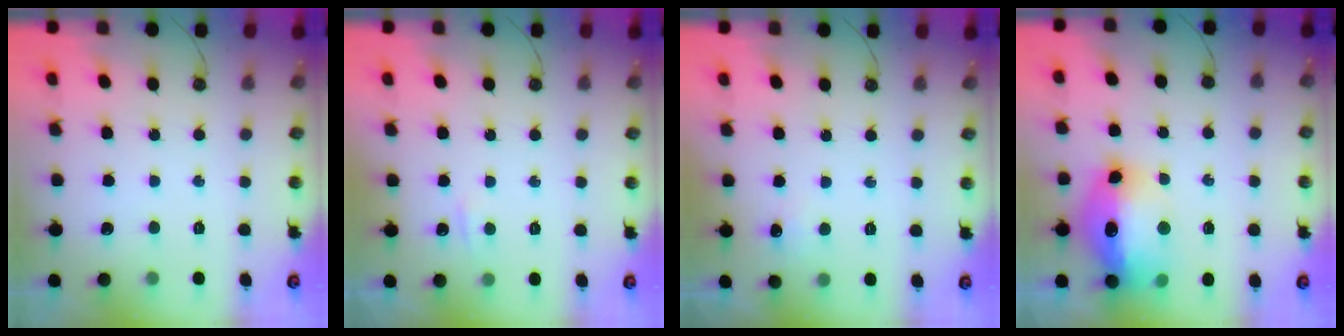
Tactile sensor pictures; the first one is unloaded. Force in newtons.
{"total": 2.8, "press": 2.8, "slide": 0.5}
{"total": 4.8, "press": 4.3, "slide": 2.0}
{"total": 18.3, "press": 18.3, "slide": 1.7}